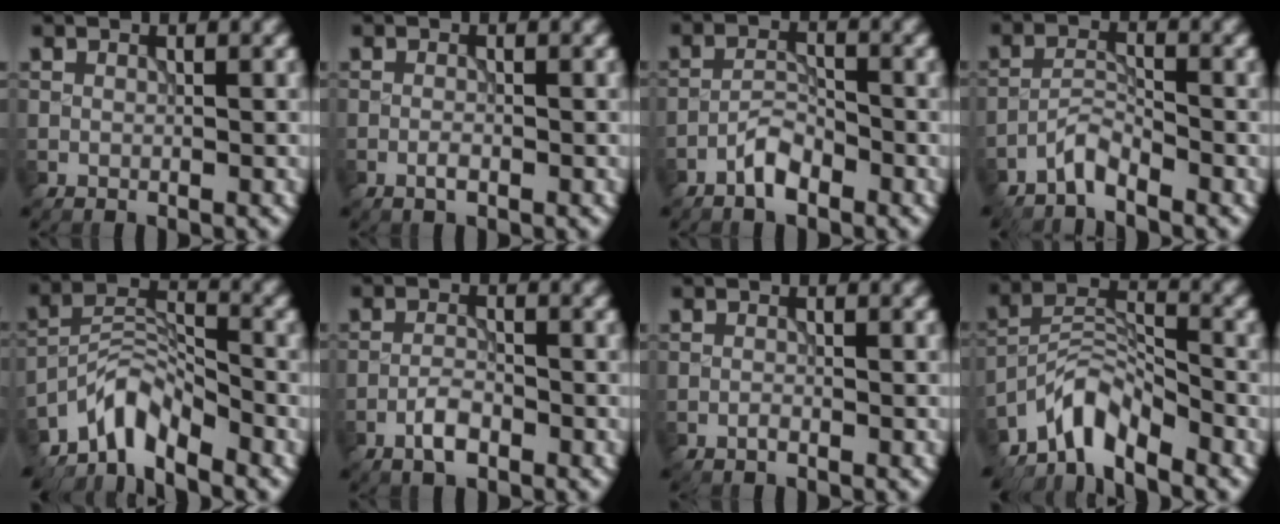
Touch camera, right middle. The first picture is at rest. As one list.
[{"total": 1.0, "force": [-0.5, 0.3, 0.8], "torque": [-0.016, 0.000, -0.011]}, {"total": 2.7, "force": [-1.9, 0.9, 1.6], "torque": [-0.027, 0.008, -0.040]}, {"total": 2.2, "force": [-2.0, 0.2, 0.8], "torque": [-0.016, 0.007, -0.047]}, {"total": 4.8, "force": [-4.1, 1.5, 2.0], "torque": [-0.026, 0.004, -0.091]}, {"total": 2.3, "force": [-1.4, 0.8, 1.7], "torque": [-0.032, 0.003, -0.030]}, {"total": 0.5, "force": [-0.4, 0.1, 0.4], "torque": [-0.007, 0.001, -0.009]}, {"total": 5.0, "force": [-4.2, 1.4, 2.2], "torque": [-0.030, 0.005, -0.092]}]